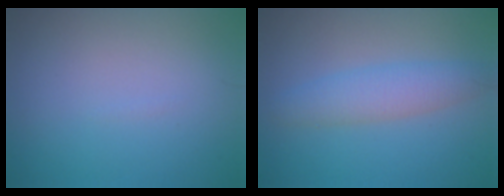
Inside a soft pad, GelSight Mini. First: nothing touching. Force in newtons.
{"total": 3.3, "press": 3.3, "slide": 0.1}